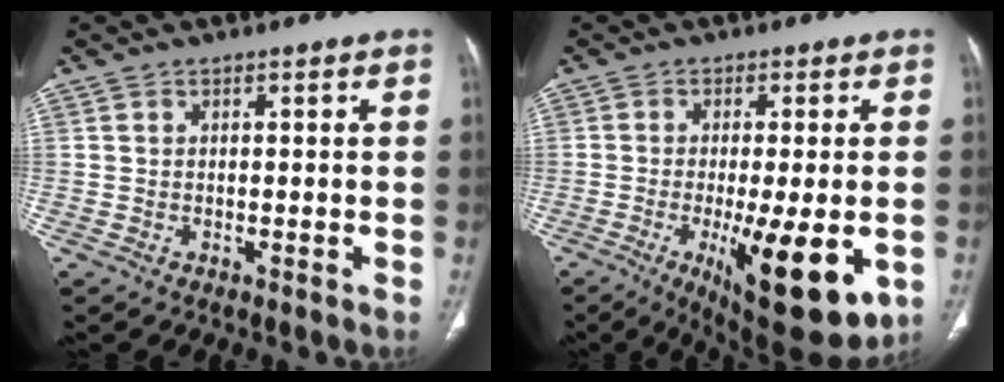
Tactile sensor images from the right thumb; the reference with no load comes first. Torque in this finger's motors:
{"motor_torque": [2.80, 2.20, 1.11, 0.51, 0.37]}